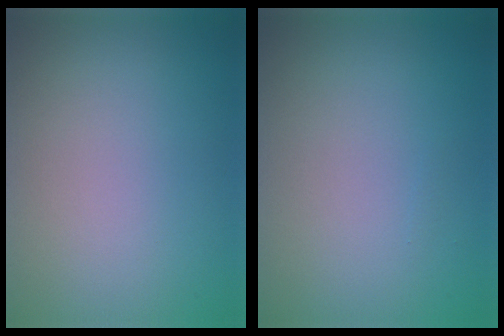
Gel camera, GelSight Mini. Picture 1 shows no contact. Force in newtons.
{"total": 0.0}